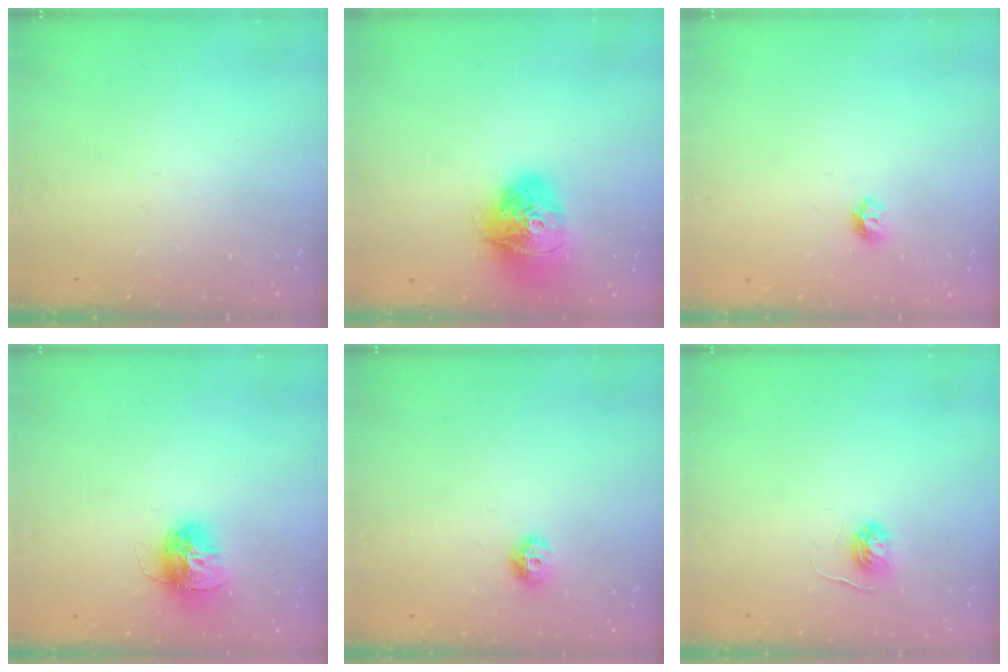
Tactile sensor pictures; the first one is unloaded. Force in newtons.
{"total": 17.1, "press": 17.0, "slide": 2.2}
{"total": 5.5, "press": 5.4, "slide": 0.7}
{"total": 13.8, "press": 13.7, "slide": 1.3}
{"total": 7.0, "press": 6.9, "slide": 0.9}
{"total": 4.7, "press": 4.6, "slide": 0.4}